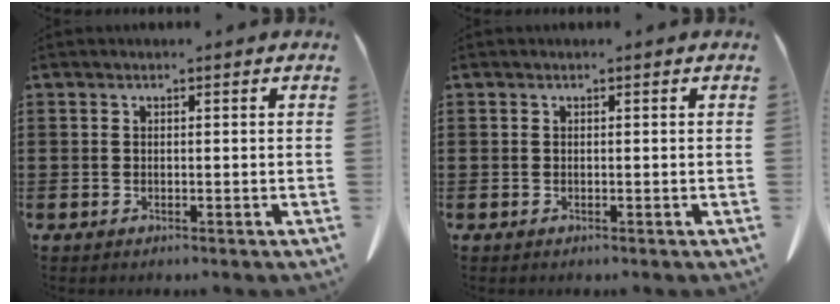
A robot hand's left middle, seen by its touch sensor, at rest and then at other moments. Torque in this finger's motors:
{"motor_torque": [1.02, -1.12, 0.01, 0.01]}